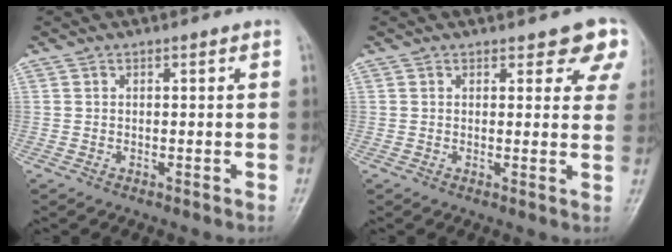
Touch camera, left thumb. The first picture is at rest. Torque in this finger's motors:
{"motor_torque": [0.19, 0.25, 0.10, -0.01, 0.09]}